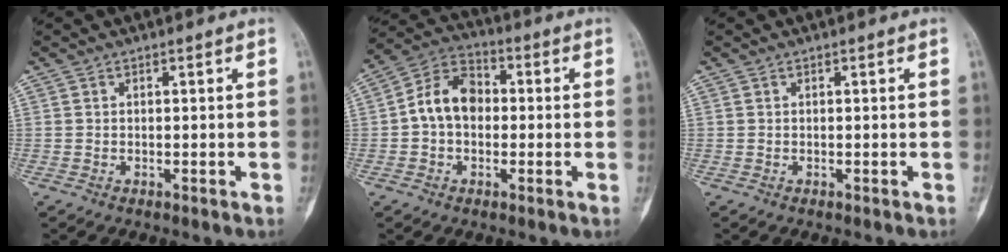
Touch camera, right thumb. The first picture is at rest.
{"total": 9.9, "force": [-0.1, 7.3, 6.7], "torque": [-0.107, 0.032, -0.015]}
{"total": 0.0}